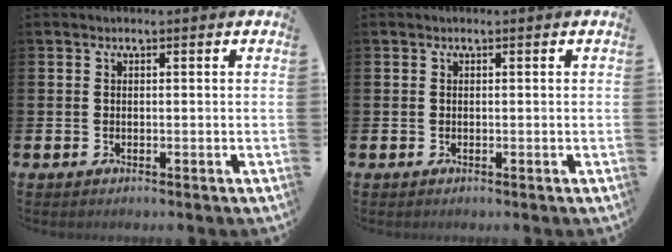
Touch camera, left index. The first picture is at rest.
{"total": 0.0}